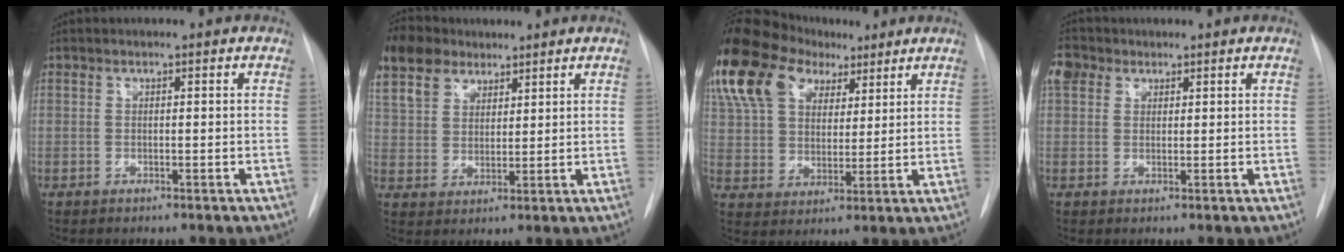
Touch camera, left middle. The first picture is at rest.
{"total": 11.0, "force": [8.4, 6.4, 3.2], "torque": [-0.077, 0.030, 0.165]}
{"total": 28.4, "force": [16.8, 18.0, 14.2], "torque": [-0.383, 0.099, 0.304]}
{"total": 4.3, "force": [2.4, 3.2, 1.6], "torque": [-0.044, 0.017, 0.048]}